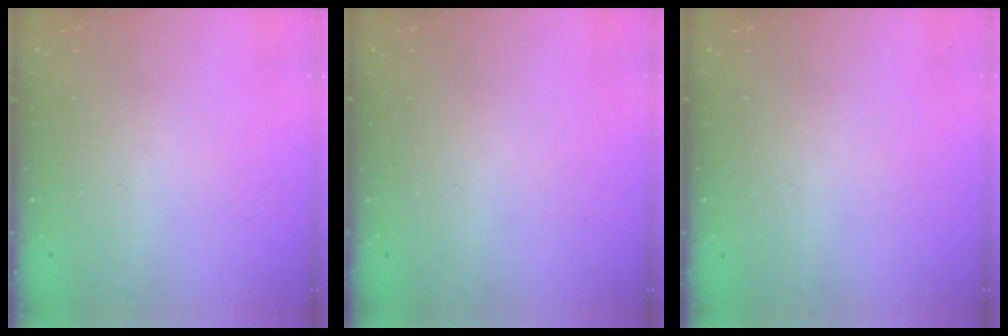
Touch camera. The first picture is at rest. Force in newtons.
{"total": 0.0}
{"total": 0.0}